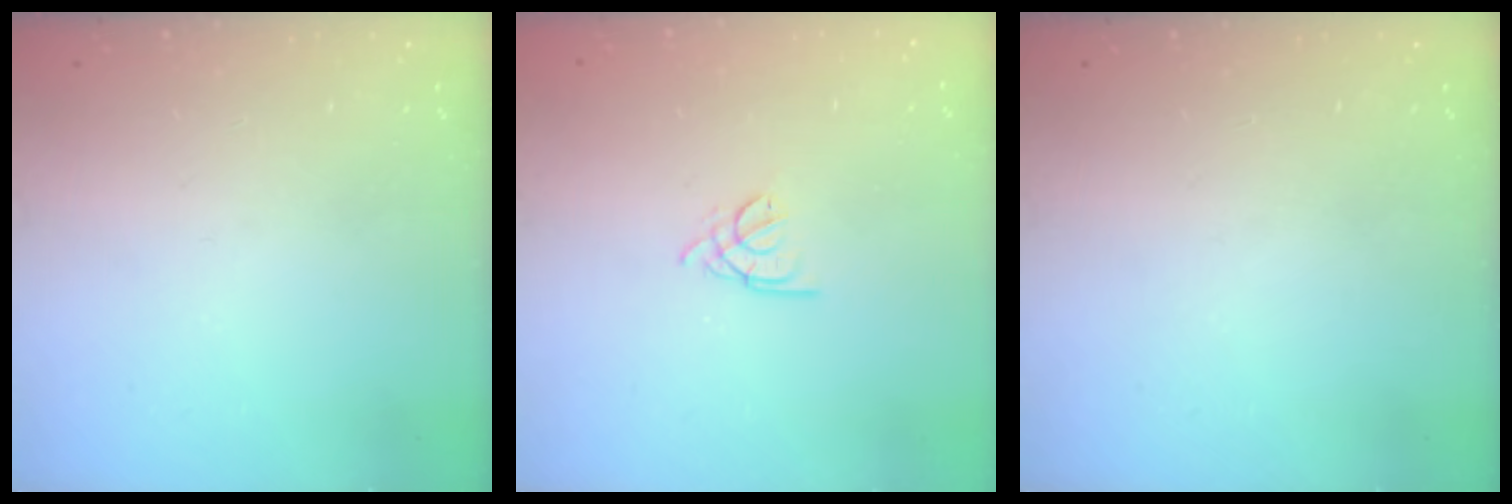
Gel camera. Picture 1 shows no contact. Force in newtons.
{"total": 1.8, "press": 1.7, "slide": 0.5}
{"total": 0.0}